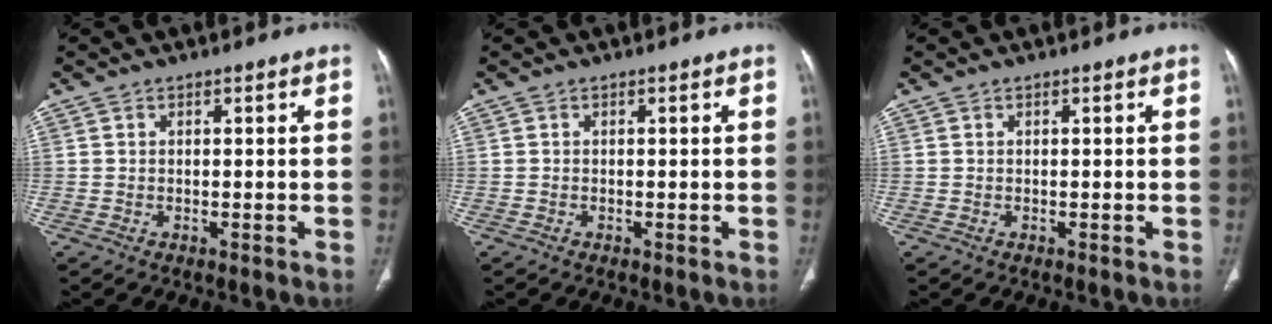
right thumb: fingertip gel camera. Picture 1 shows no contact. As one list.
[{"total": 0.0}, {"total": 0.0}]